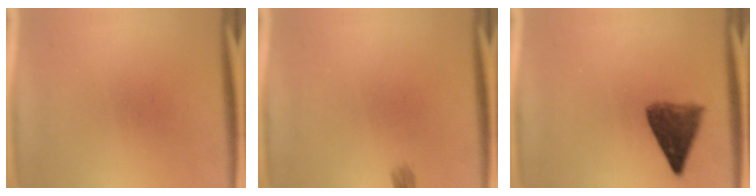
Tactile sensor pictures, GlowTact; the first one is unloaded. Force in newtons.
{"total": 1.0}
{"total": 6.5}